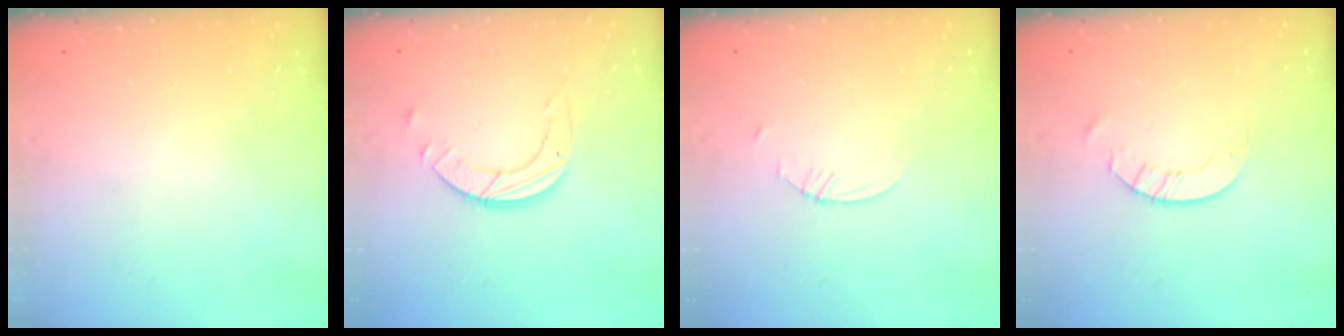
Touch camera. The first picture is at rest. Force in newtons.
{"total": 5.8, "press": 5.8, "slide": 0.4}
{"total": 1.6, "press": 1.5, "slide": 0.2}
{"total": 2.0, "press": 2.0, "slide": 0.2}